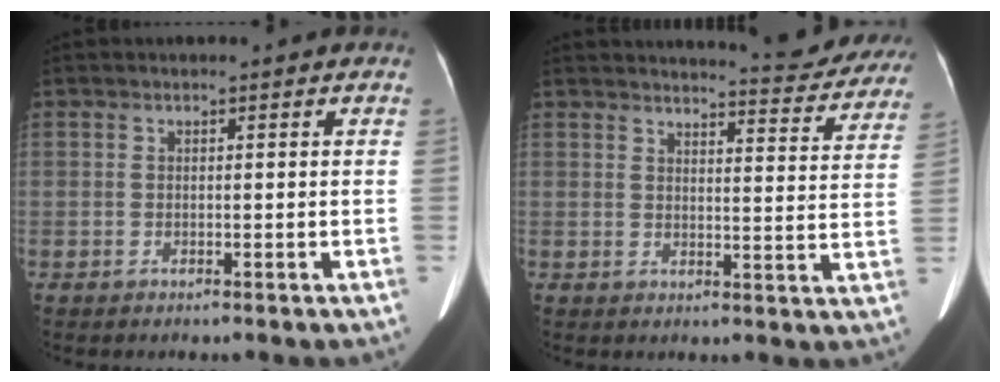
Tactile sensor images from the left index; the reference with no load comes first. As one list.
[{"total": 11.9, "force": [11.5, 1.3, 2.5], "torque": [-0.019, -0.039, 0.118]}]